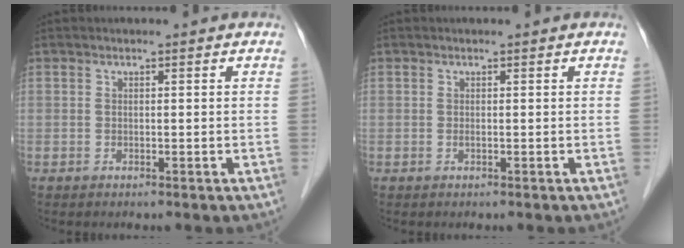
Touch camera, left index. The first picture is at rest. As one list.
[{"total": 0.0}]